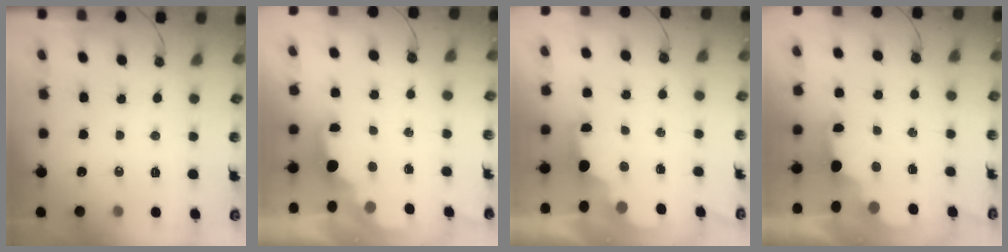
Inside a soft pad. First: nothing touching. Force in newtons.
{"total": 2.4, "press": 2.2, "slide": 0.8}
{"total": 2.3, "press": 2.2, "slide": 0.8}
{"total": 2.4, "press": 2.3, "slide": 0.7}